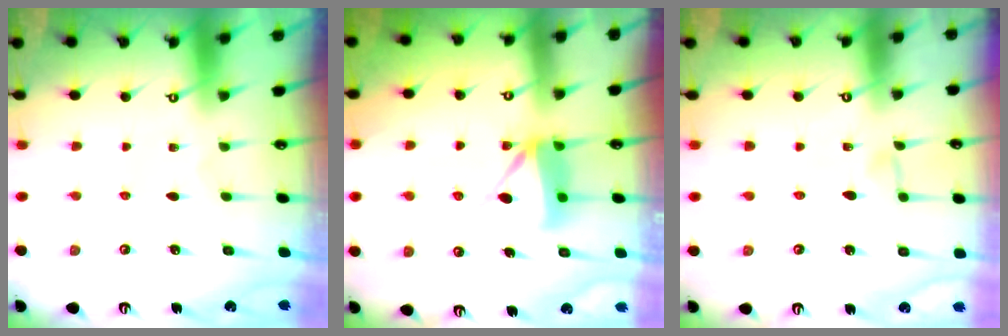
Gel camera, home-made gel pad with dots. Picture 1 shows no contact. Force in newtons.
{"total": 8.4, "press": 8.3, "slide": 0.9}
{"total": 3.8, "press": 3.8, "slide": 0.1}